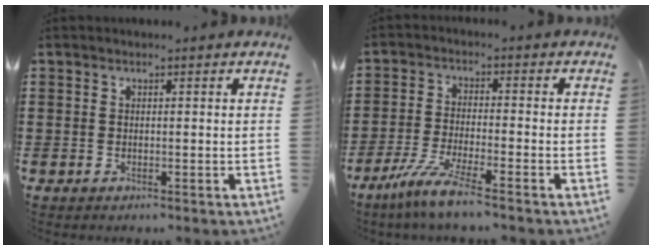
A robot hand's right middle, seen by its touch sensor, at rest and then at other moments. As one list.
[{"total": 6.2, "force": [-4.7, 0.0, 4.0], "torque": [-0.098, -0.021, -0.096]}]